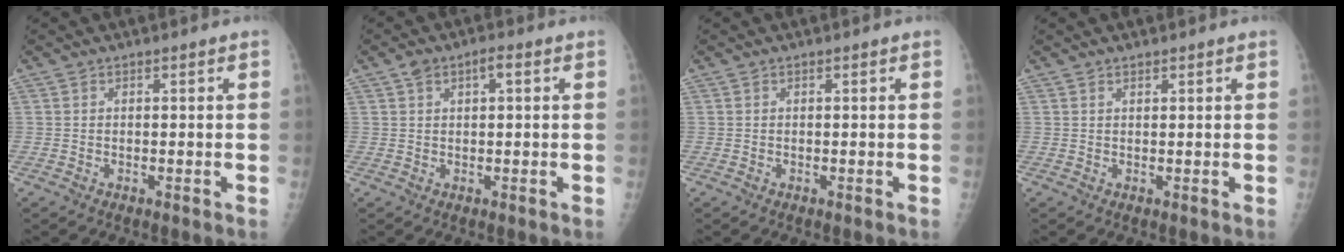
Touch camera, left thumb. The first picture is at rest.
{"total": 3.6, "force": [1.3, 1.6, 2.9], "torque": [-0.047, 0.014, 0.022]}
{"total": 0.0}
{"total": 0.9, "force": [0.7, 0.3, 0.4], "torque": [-0.005, -0.003, 0.012]}